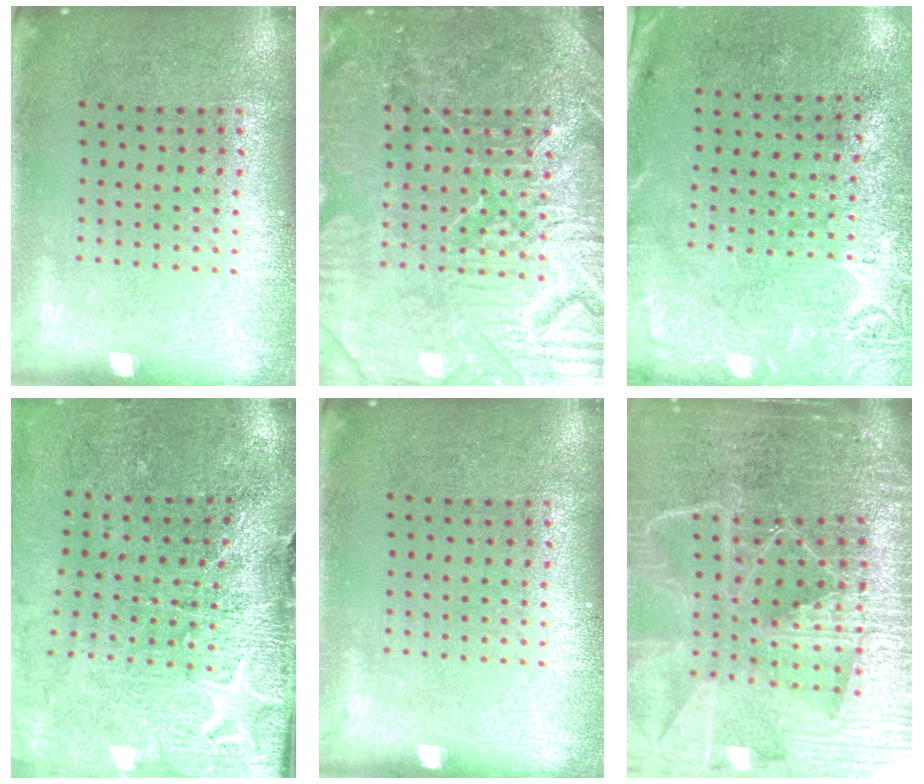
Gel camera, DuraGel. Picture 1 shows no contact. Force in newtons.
{"total": 5.2, "press": 5.1, "slide": 0.6}
{"total": 2.7, "press": 2.2, "slide": 1.7}
{"total": 3.4, "press": 3.3, "slide": 1.0}
{"total": 0.0}
{"total": 6.4, "press": 5.6, "slide": 3.3}